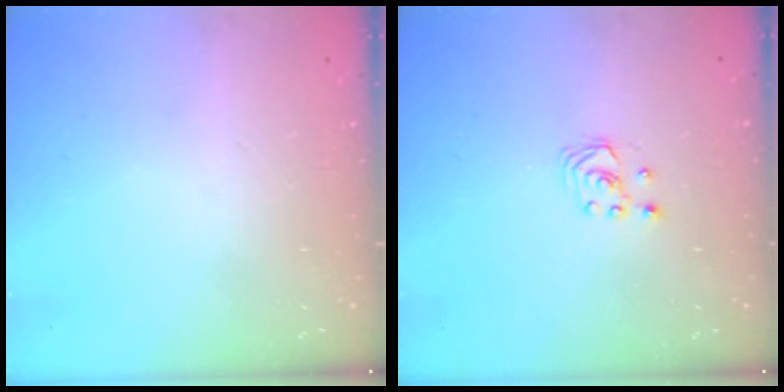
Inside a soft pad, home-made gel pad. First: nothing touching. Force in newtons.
{"total": 1.9, "press": 1.9, "slide": 0.2}